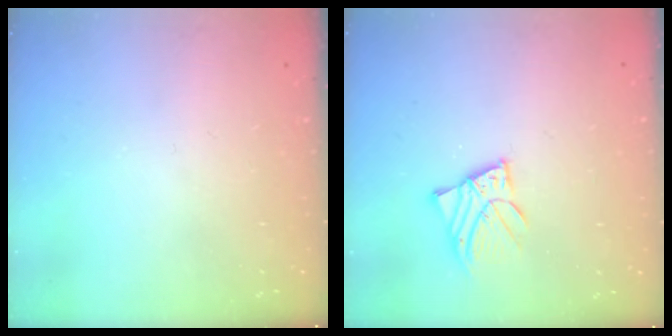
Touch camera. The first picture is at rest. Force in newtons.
{"total": 5.2, "press": 5.2, "slide": 0.6}